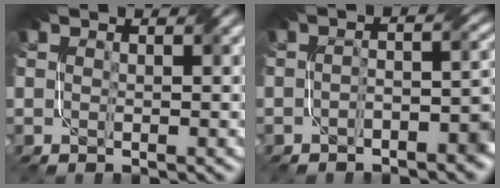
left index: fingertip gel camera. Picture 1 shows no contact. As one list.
[{"total": 4.3, "force": [-2.0, 1.8, 3.3], "torque": [-0.042, 0.003, -0.034]}]